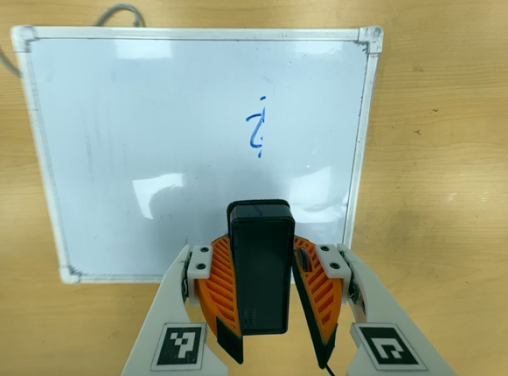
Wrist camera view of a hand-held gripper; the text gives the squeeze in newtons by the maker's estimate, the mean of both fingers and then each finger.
{"total": 8.8, "left": 8.5, "right": 9.1}